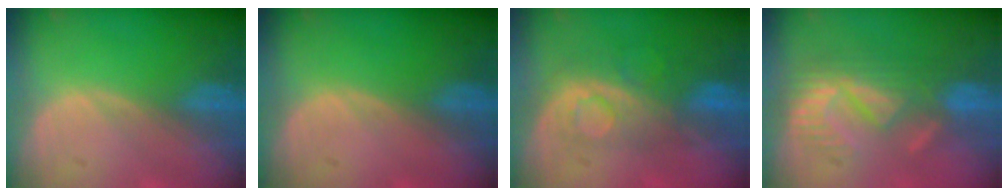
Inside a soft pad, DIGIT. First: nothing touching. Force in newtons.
{"total": 0.0}
{"total": 7.9, "press": 7.4, "slide": 2.7}
{"total": 9.2, "press": 8.0, "slide": 4.6}